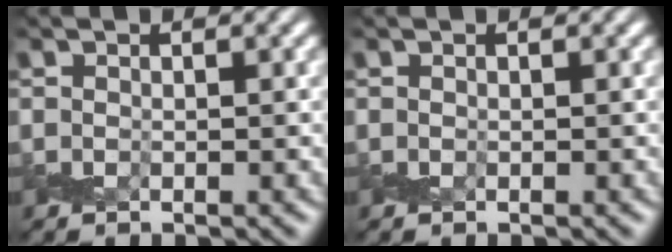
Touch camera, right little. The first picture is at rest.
{"total": 0.0}